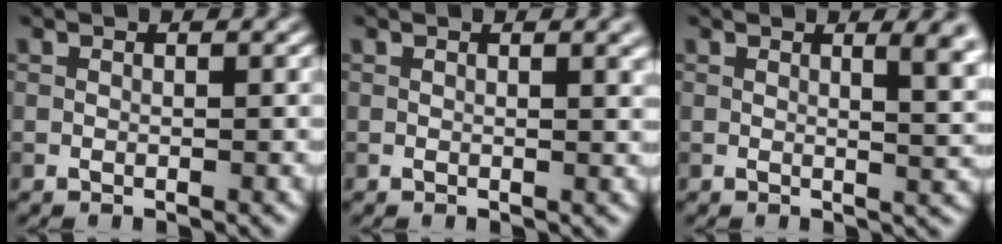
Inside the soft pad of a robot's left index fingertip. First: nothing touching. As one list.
[{"total": 2.2, "force": [0.9, 0.9, 1.8], "torque": [-0.009, 0.006, 0.009]}, {"total": 4.0, "force": [1.5, 1.5, 3.4], "torque": [-0.020, 0.008, 0.018]}]